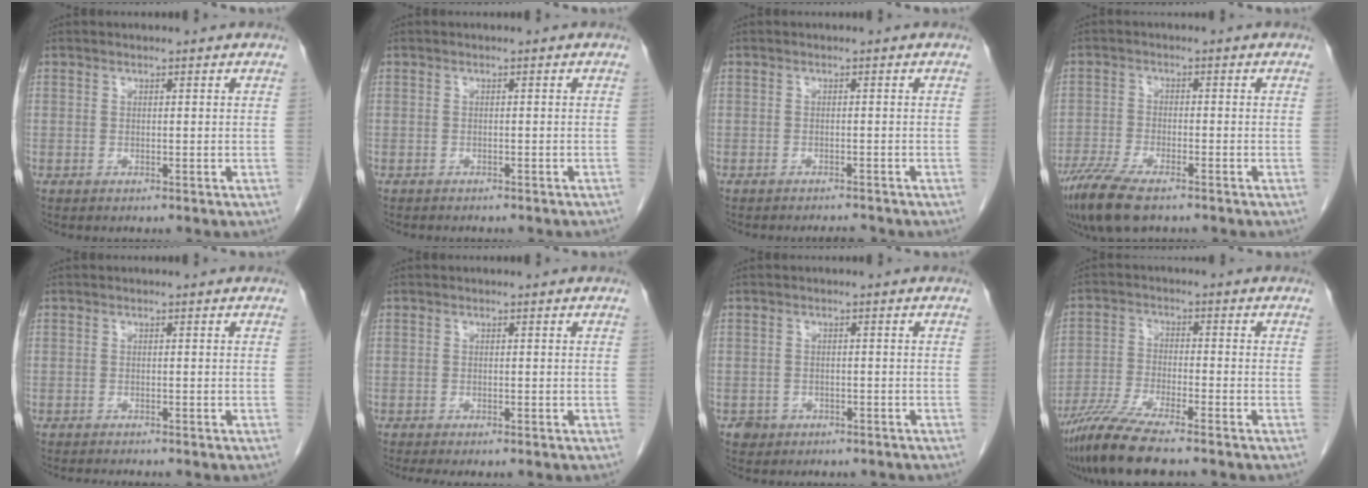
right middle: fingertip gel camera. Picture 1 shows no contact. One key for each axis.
{"total": 3.1, "fx": -2.7, "fy": 0.9, "fz": 1.3, "tx": -0.023, "ty": -0.004, "tz": -0.025}
{"total": 2.6, "fx": -2.5, "fy": 0.3, "fz": 0.6, "tx": -0.006, "ty": -0.005, "tz": -0.034}
{"total": 8.9, "fx": -6.5, "fy": 2.2, "fz": 5.6, "tx": -0.107, "ty": -0.021, "tz": -0.111}
{"total": 3.1, "fx": -2.9, "fy": 0.3, "fz": 1.2, "tx": -0.019, "ty": -0.007, "tz": -0.038}
{"total": 3.2, "fx": -2.7, "fy": 0.5, "fz": 1.7, "tx": -0.021, "ty": -0.008, "tz": -0.036}
{"total": 2.7, "fx": -1.8, "fy": 2.0, "fz": 0.1, "tx": -0.004, "ty": 0.010, "tz": -0.023}
{"total": 9.3, "fx": -7.5, "fy": 0.4, "fz": 5.6, "tx": -0.106, "ty": -0.025, "tz": -0.135}